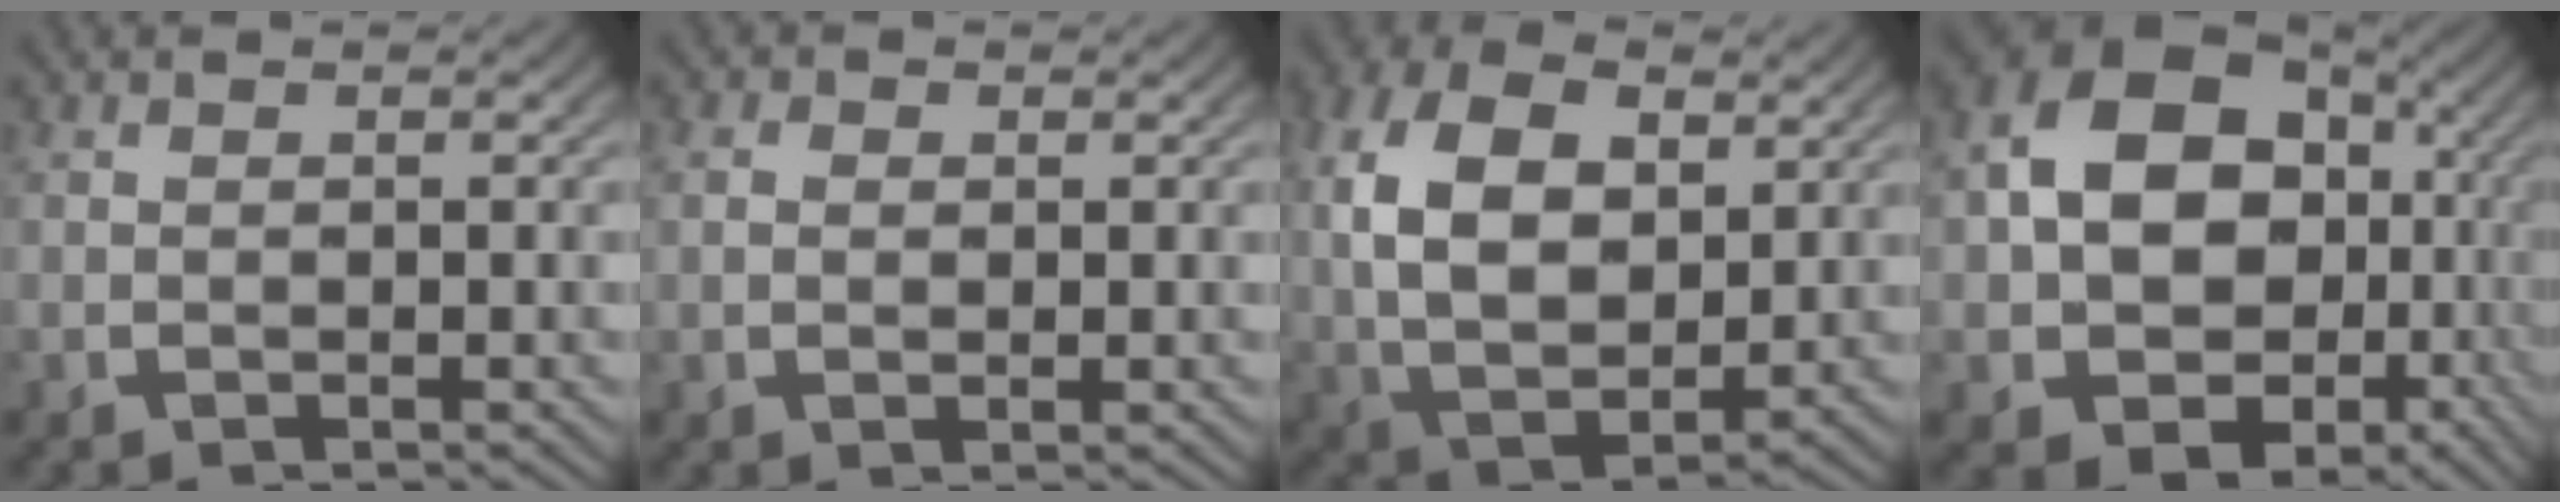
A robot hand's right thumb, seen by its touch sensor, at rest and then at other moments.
{"total": 1.2, "force": [0.3, 0.8, 0.8], "torque": [-0.009, -0.004, 0.008]}
{"total": 12.4, "force": [0.7, 8.9, 8.6], "torque": [-0.211, -0.040, 0.027]}
{"total": 14.2, "force": [-3.0, 10.6, 8.9], "torque": [-0.197, -0.078, -0.018]}